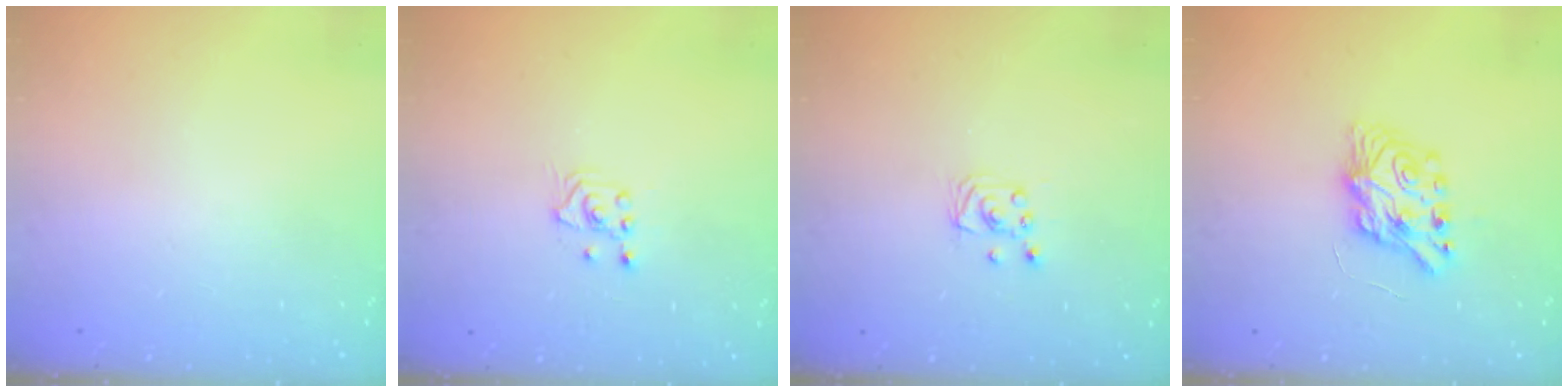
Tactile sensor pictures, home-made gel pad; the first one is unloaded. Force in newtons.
{"total": 2.5, "press": 2.4, "slide": 0.9}
{"total": 2.3, "press": 2.2, "slide": 0.3}
{"total": 8.3, "press": 8.2, "slide": 0.4}